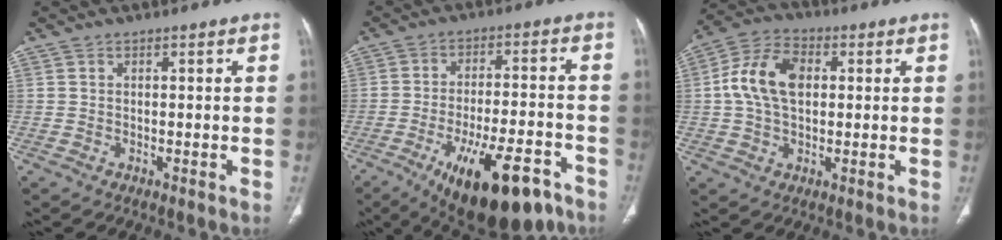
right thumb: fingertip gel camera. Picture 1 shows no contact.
{"total": 19.1, "force": [-11.1, 7.0, 13.8], "torque": [-0.179, 0.048, -0.163]}
{"total": 11.4, "force": [1.4, 7.3, 8.6], "torque": [-0.162, 0.021, 0.021]}